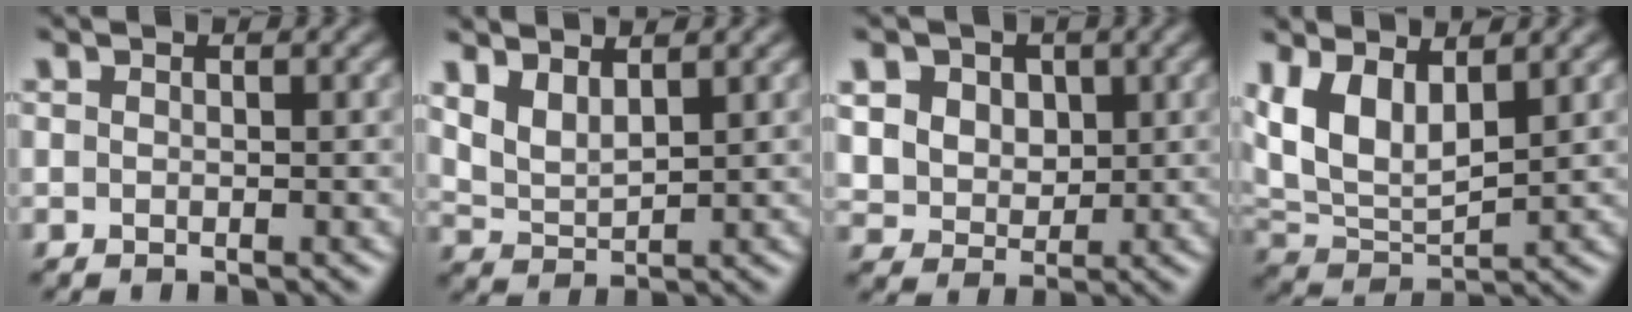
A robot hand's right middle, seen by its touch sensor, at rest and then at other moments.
{"total": 2.5, "force": [1.9, 0.9, 1.4], "torque": [-0.035, -0.003, 0.044]}
{"total": 7.6, "force": [3.3, 6.1, 3.3], "torque": [-0.081, 0.022, 0.052]}
{"total": 5.8, "force": [2.7, 2.8, 4.4], "torque": [-0.099, -0.005, 0.056]}